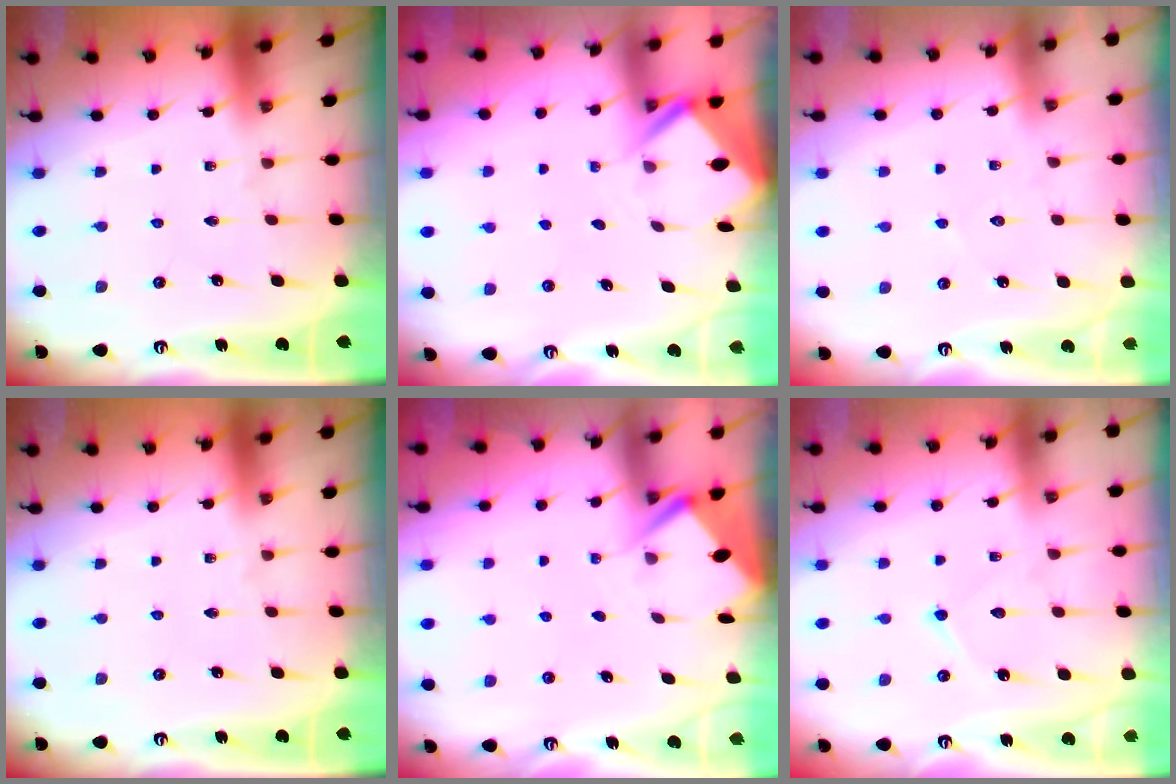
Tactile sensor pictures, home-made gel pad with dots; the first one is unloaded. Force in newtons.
{"total": 2.5, "press": 2.5, "slide": 0.2}
{"total": 3.9, "press": 3.9, "slide": 0.5}
{"total": 0.0}
{"total": 2.8, "press": 2.8, "slide": 0.3}
{"total": 6.5, "press": 6.5, "slide": 0.7}